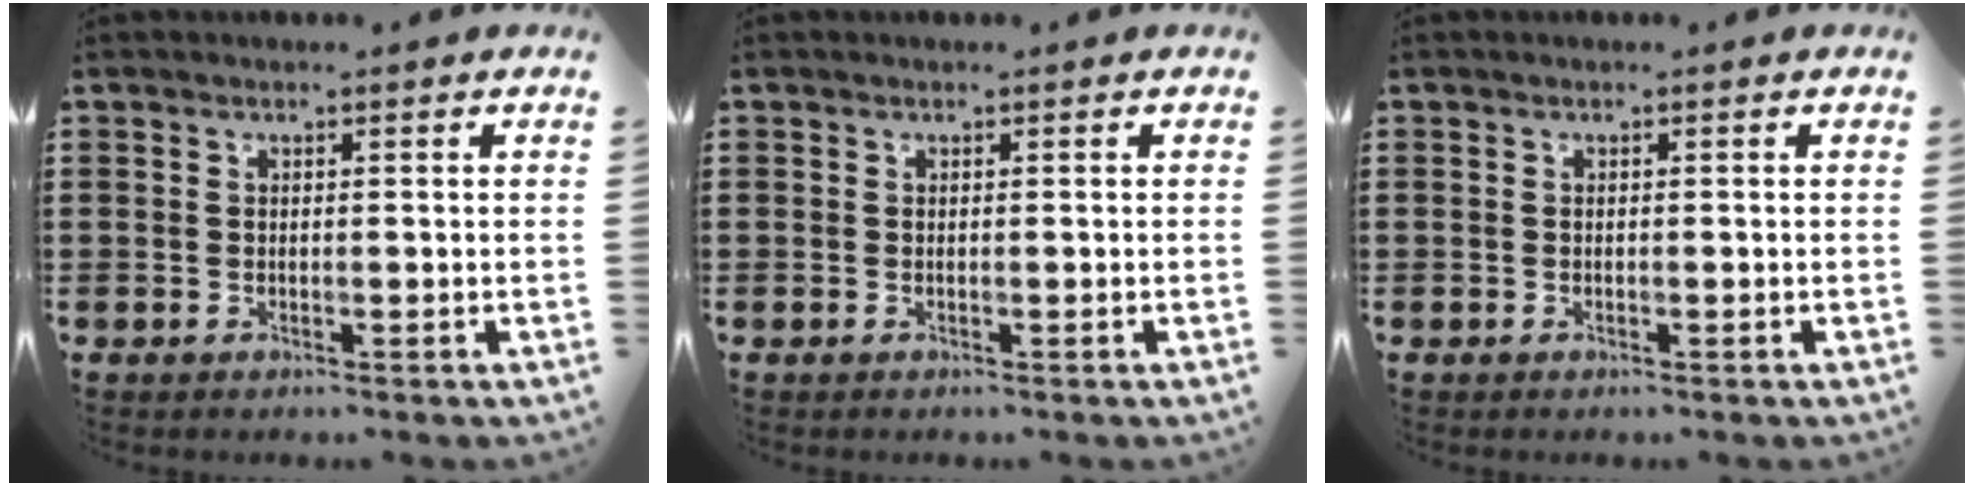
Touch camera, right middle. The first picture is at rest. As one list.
[{"total": 0.0}, {"total": 0.0}]